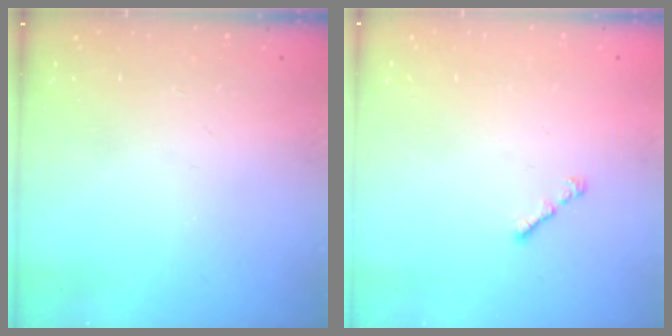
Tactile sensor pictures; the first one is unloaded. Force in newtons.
{"total": 0.9, "press": 0.8, "slide": 0.5}